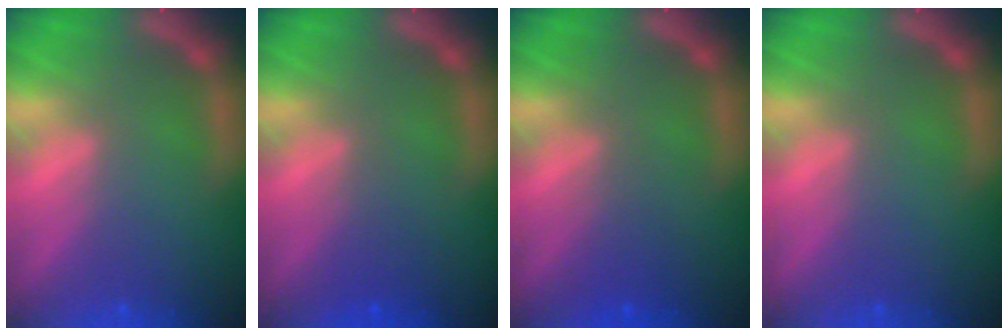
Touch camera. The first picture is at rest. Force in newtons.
{"total": 1.5}
{"total": 2.0}
{"total": 0.0}